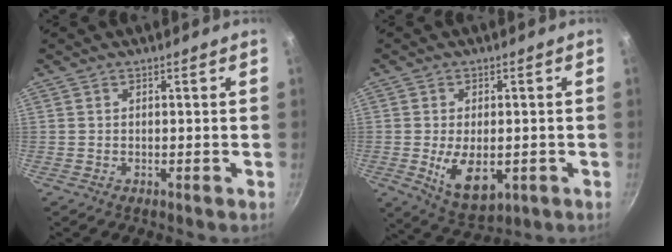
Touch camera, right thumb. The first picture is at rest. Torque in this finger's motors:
{"motor_torque": [-0.52, 0.83, 0.26, 0.26, 0.18]}